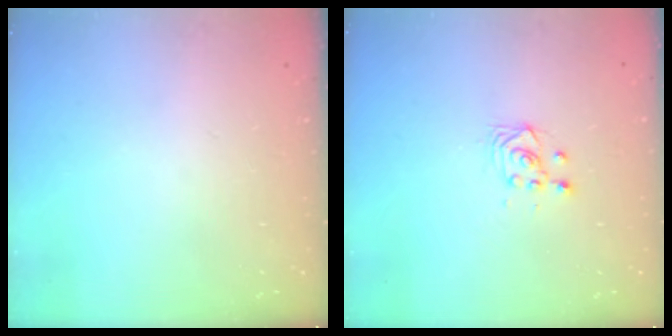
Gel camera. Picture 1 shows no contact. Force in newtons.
{"total": 2.9, "press": 2.9, "slide": 0.6}